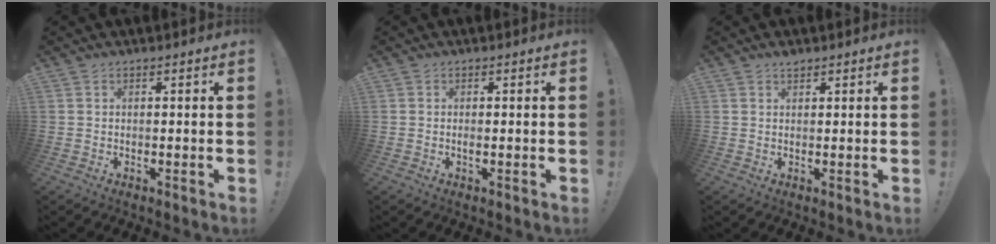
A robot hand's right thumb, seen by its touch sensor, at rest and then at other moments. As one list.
[{"total": 0.7, "force": [-0.2, 0.0, 0.7], "torque": [-0.007, -0.004, -0.004]}, {"total": 1.2, "force": [1.1, 0.2, 0.3], "torque": [0.010, -0.009, 0.018]}]